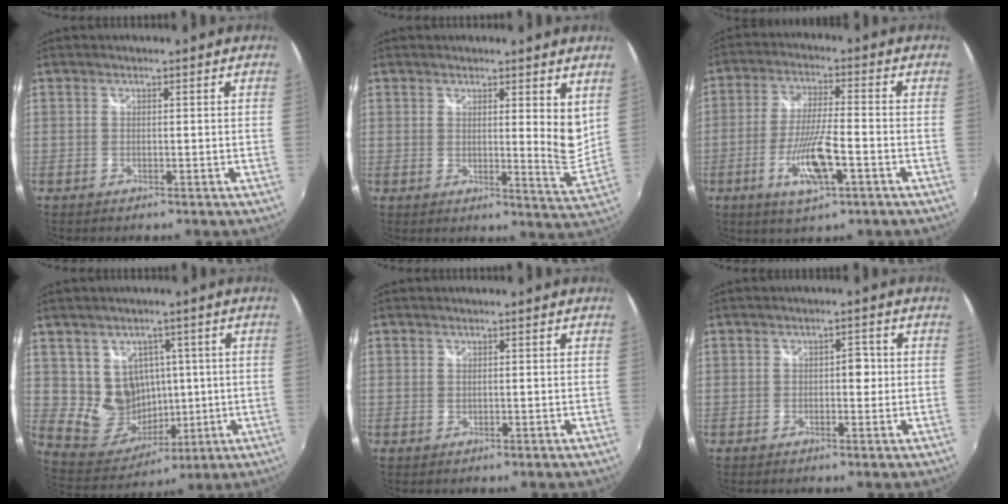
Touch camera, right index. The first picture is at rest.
{"total": 7.4, "force": [4.3, 1.1, 5.9], "torque": [-0.066, -0.013, 0.058]}
{"total": 10.5, "force": [-4.2, 2.1, 9.4], "torque": [-0.188, -0.012, -0.076]}
{"total": 10.4, "force": [1.6, 9.8, 3.2], "torque": [-0.072, 0.002, 0.049]}
{"total": 0.0}
{"total": 2.2, "force": [-0.2, 1.5, 1.6], "torque": [-0.022, 0.006, -0.004]}